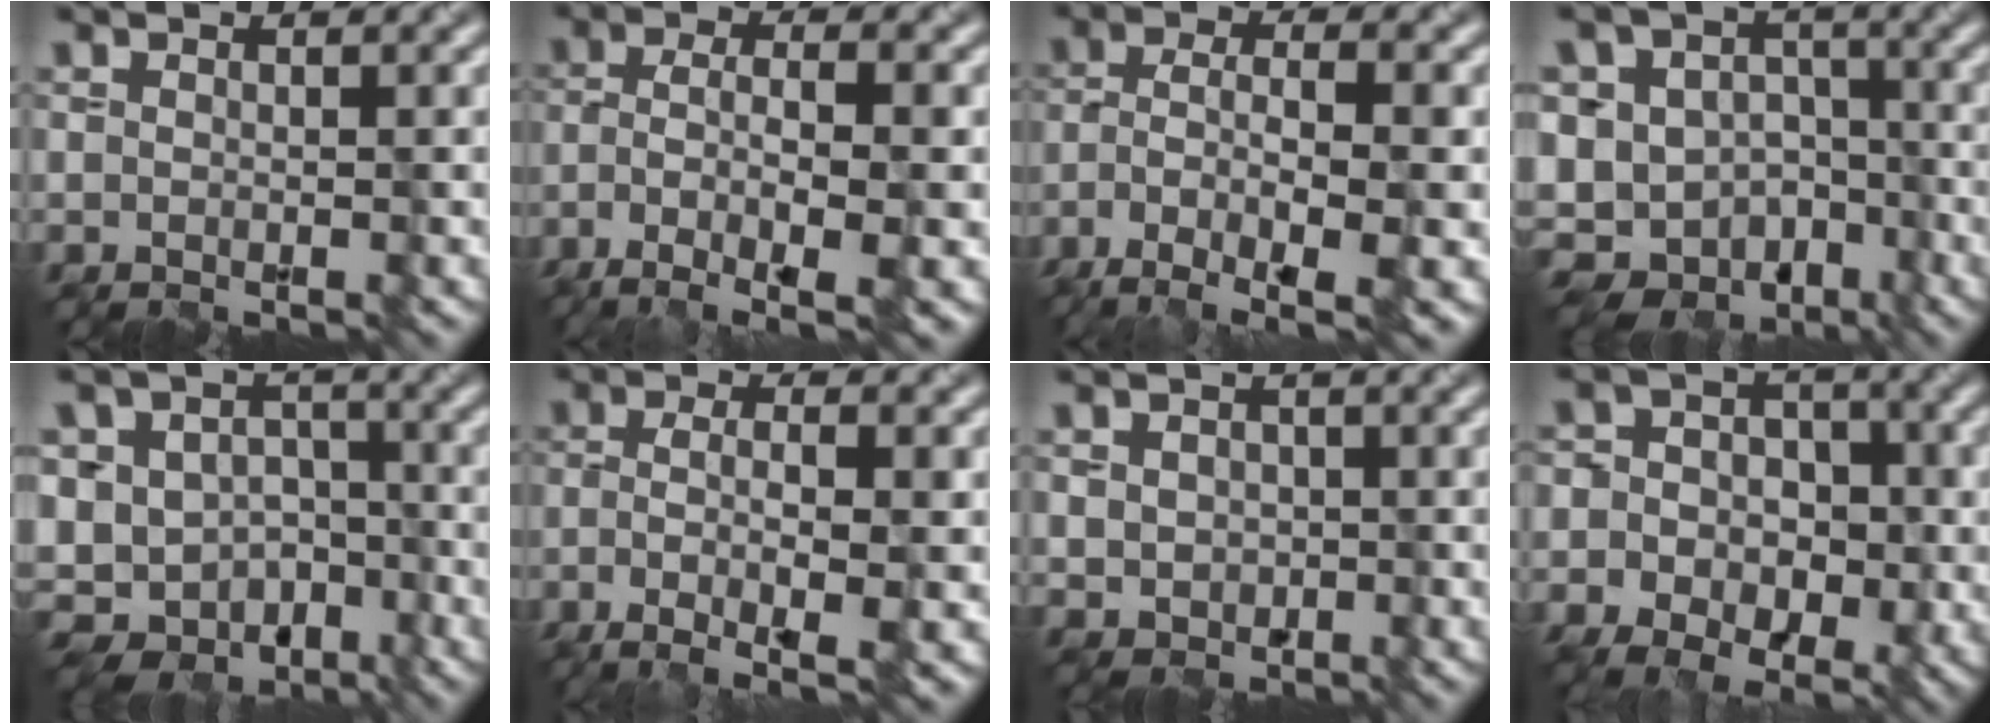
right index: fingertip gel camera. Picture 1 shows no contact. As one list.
[{"total": 6.1, "force": [-3.4, 1.1, 5.0], "torque": [-0.091, 0.006, -0.055]}, {"total": 6.8, "force": [-4.1, 1.3, 5.2], "torque": [-0.097, 0.008, -0.065]}, {"total": 12.7, "force": [-7.6, 8.9, 4.9], "torque": [-0.078, -0.012, -0.094]}, {"total": 11.4, "force": [-6.7, 7.9, 4.9], "torque": [-0.073, -0.010, -0.081]}, {"total": 5.1, "force": [-2.1, 0.9, 4.5], "torque": [-0.081, -0.002, -0.030]}, {"total": 2.4, "force": [-0.6, 2.0, 1.1], "torque": [-0.027, 0.005, 0.002]}, {"total": 7.7, "force": [-2.8, 6.5, 3.0], "torque": [-0.032, 0.016, -0.062]}]